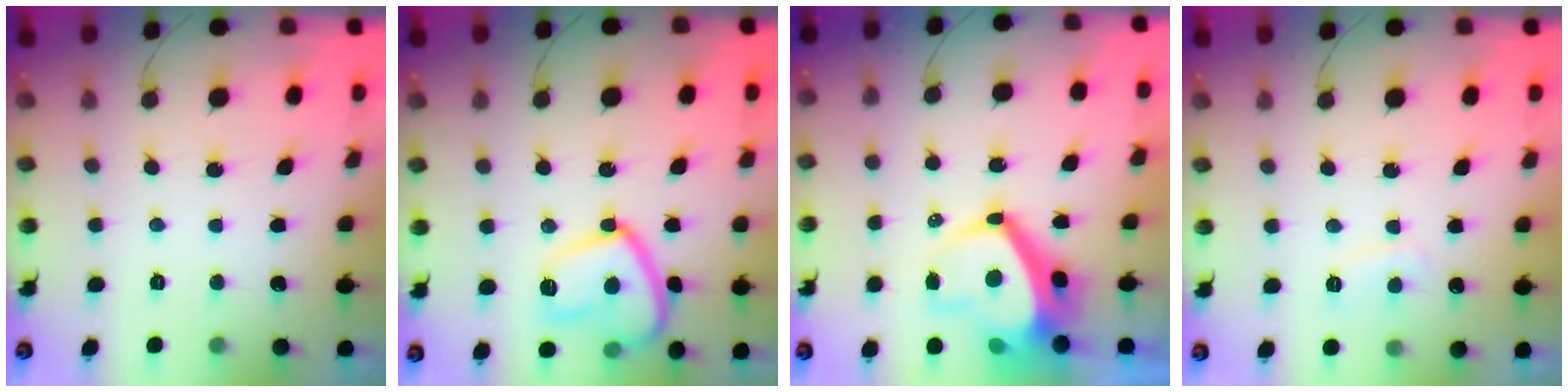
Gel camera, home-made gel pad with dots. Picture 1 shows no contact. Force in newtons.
{"total": 13.4, "press": 13.4, "slide": 0.6}
{"total": 10.9, "press": 10.8, "slide": 1.5}
{"total": 2.9, "press": 2.9, "slide": 0.3}